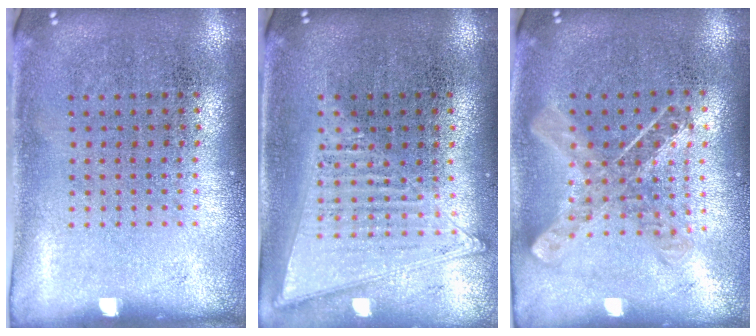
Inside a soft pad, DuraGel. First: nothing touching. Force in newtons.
{"total": 1.4, "press": 1.4, "slide": 0.1}
{"total": 1.0, "press": 1.0, "slide": 0.1}